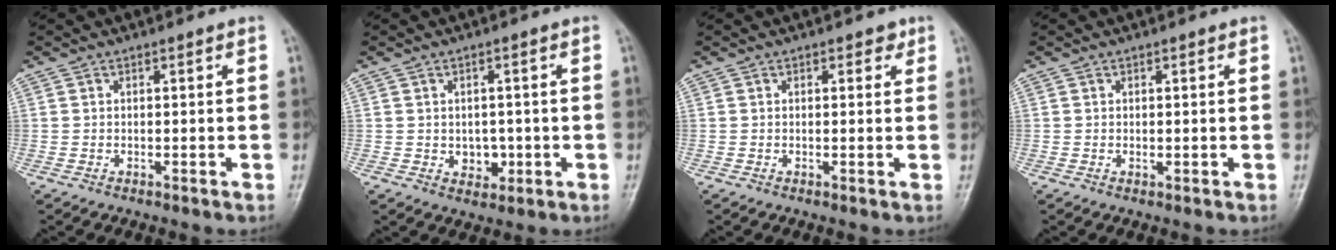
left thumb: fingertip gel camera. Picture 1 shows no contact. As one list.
[{"total": 4.0, "force": [-0.5, 3.2, 2.4], "torque": [-0.012, 0.001, 0.000]}, {"total": 1.8, "force": [1.0, 1.2, 1.0], "torque": [0.002, -0.001, 0.009]}, {"total": 0.8, "force": [0.1, 0.5, 0.6], "torque": [-0.008, -0.001, 0.003]}]